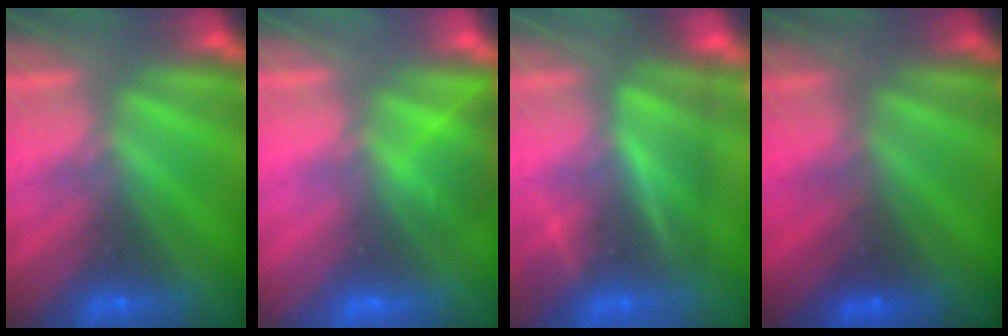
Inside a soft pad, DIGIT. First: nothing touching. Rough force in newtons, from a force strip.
{"total": 2.8}
{"total": 4.6}
{"total": 1.7}